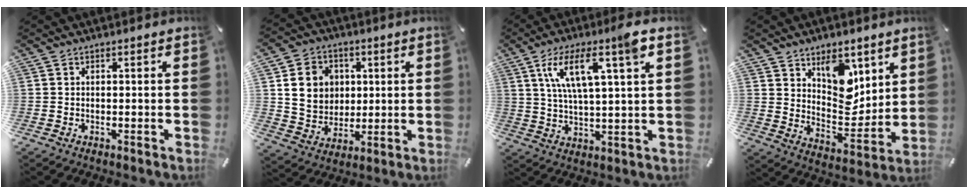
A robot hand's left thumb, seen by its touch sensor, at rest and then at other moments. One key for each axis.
{"total": 11.1, "fx": 2.4, "fy": 9.9, "fz": 4.4, "tx": -0.086, "ty": 0.003, "tz": 0.046}
{"total": 13.3, "fx": 6.7, "fy": 3.3, "fz": 11.0, "tx": -0.201, "ty": -0.004, "tz": 0.111}
{"total": 11.8, "fx": 7.1, "fy": 7.7, "fz": 5.4, "tx": -0.046, "ty": -0.062, "tz": 0.128}